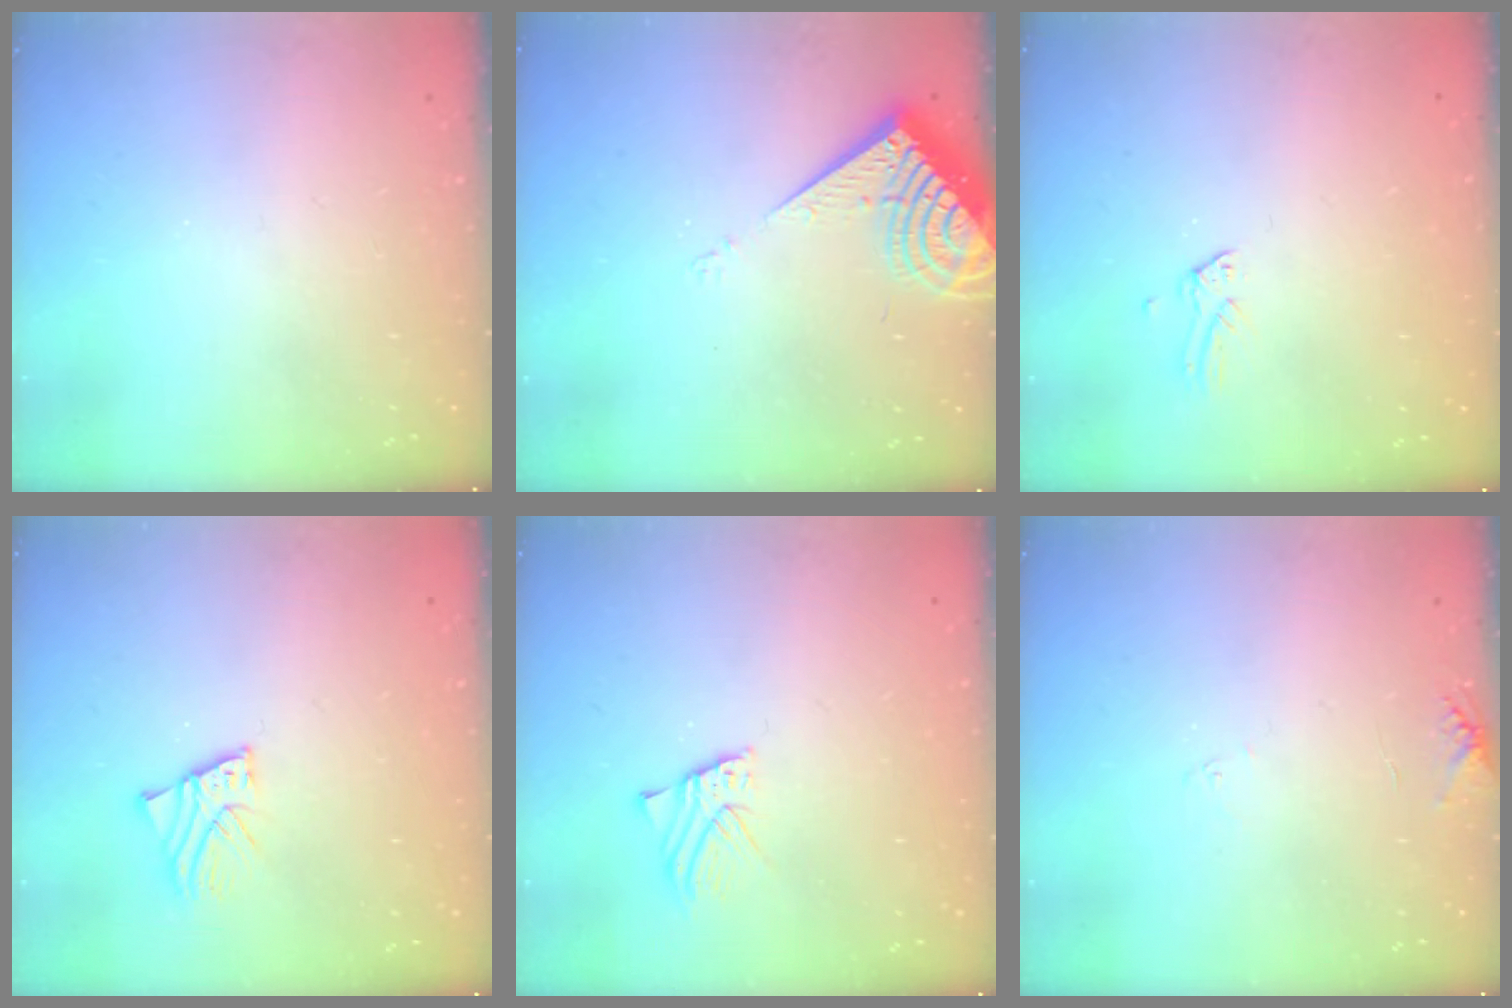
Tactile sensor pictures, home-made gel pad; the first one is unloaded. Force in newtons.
{"total": 10.0, "press": 9.9, "slide": 1.3}
{"total": 0.0}
{"total": 2.5, "press": 2.5, "slide": 0.1}
{"total": 2.1, "press": 2.1, "slide": 0.0}
{"total": 6.4, "press": 6.4, "slide": 0.5}